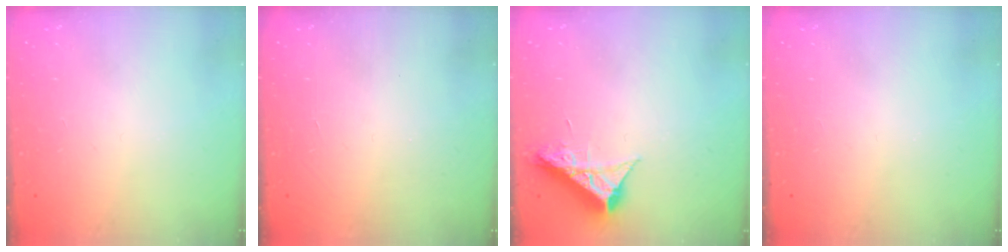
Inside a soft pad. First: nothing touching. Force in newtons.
{"total": 1.6, "press": 1.6, "slide": 0.1}
{"total": 8.9, "press": 8.9, "slide": 0.3}
{"total": 0.0}